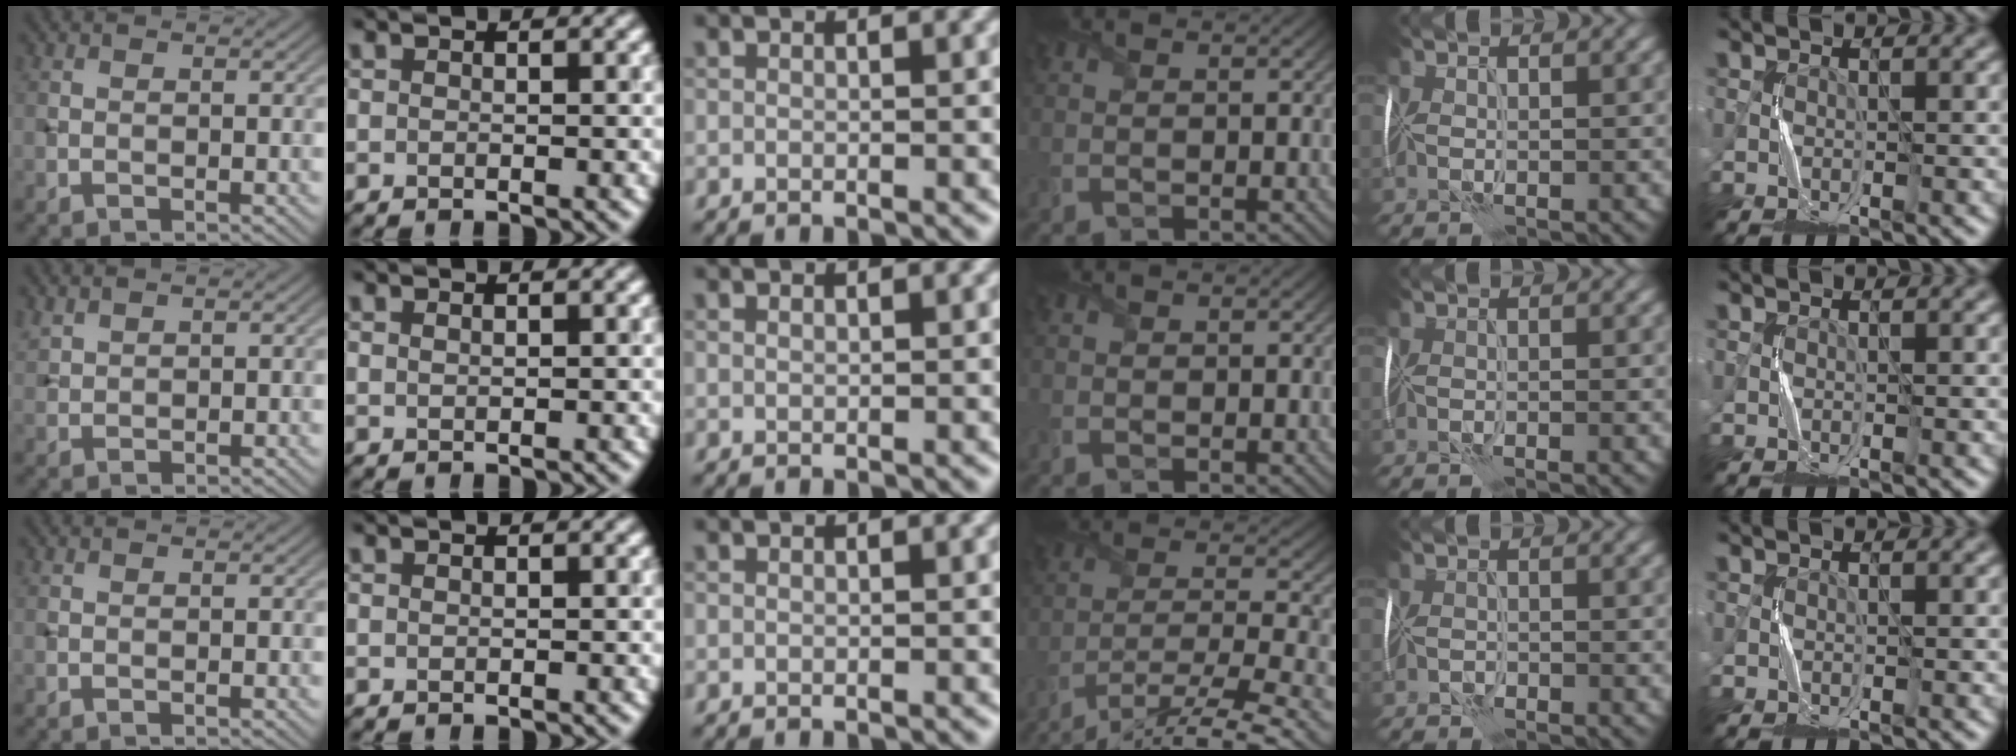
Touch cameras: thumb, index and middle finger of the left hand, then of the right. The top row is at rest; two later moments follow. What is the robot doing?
{"motion": "fold", "object": "wrapping paper"}